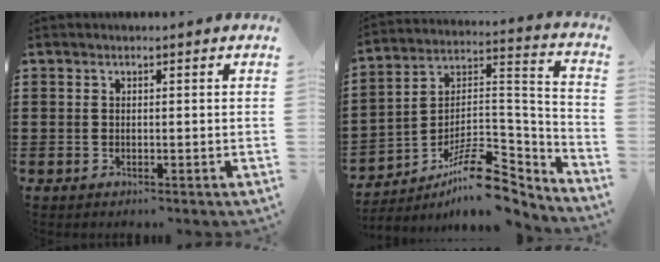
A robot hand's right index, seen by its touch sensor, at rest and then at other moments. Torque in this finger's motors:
{"motor_torque": [-0.53, -0.28, -1.05, -0.21]}